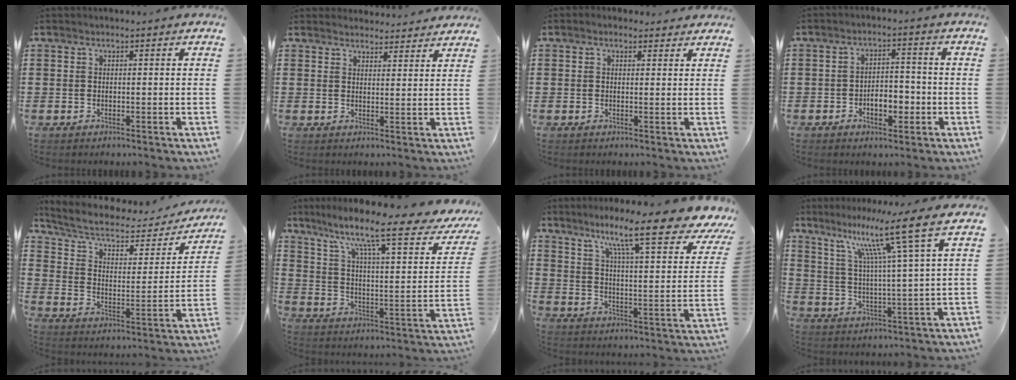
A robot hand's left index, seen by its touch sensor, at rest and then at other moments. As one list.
[{"total": 3.1, "force": [3.0, 0.5, 0.0], "torque": [-0.001, -0.015, 0.056]}, {"total": 1.2, "force": [0.9, 0.7, 0.3], "torque": [-0.010, 0.006, 0.017]}, {"total": 4.6, "force": [-1.7, 2.5, 3.5], "torque": [-0.055, 0.004, -0.034]}, {"total": 5.8, "force": [3.9, 2.5, 3.5], "torque": [-0.086, -0.022, 0.062]}, {"total": 12.1, "force": [8.4, 1.6, 8.5], "torque": [-0.167, -0.055, 0.128]}, {"total": 12.3, "force": [9.1, 0.7, 8.2], "torque": [-0.155, -0.066, 0.138]}, {"total": 12.0, "force": [7.4, -0.8, 9.3], "torque": [-0.184, -0.032, 0.109]}]